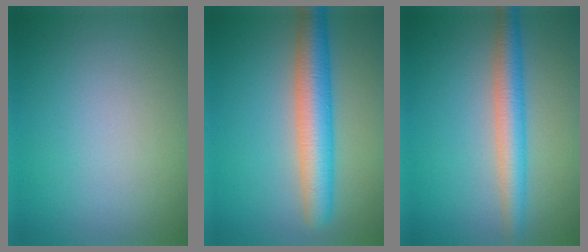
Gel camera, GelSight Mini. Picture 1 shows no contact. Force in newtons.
{"total": 5.9, "press": 5.9, "slide": 0.1}
{"total": 4.0, "press": 4.0, "slide": 0.2}